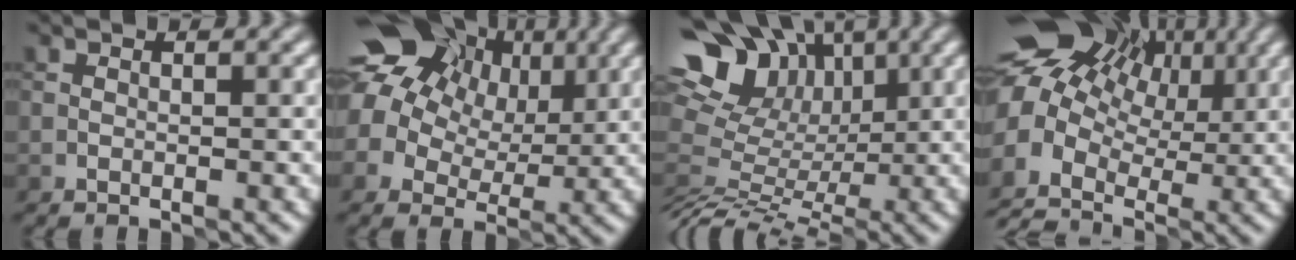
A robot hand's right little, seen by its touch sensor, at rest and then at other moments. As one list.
[{"total": 15.2, "force": [6.5, 11.2, 7.9], "torque": [-0.168, 0.048, 0.106]}, {"total": 12.2, "force": [3.8, 9.7, 6.3], "torque": [-0.141, 0.028, 0.064]}, {"total": 12.6, "force": [1.0, 9.7, 8.0], "torque": [-0.165, 0.008, 0.025]}]